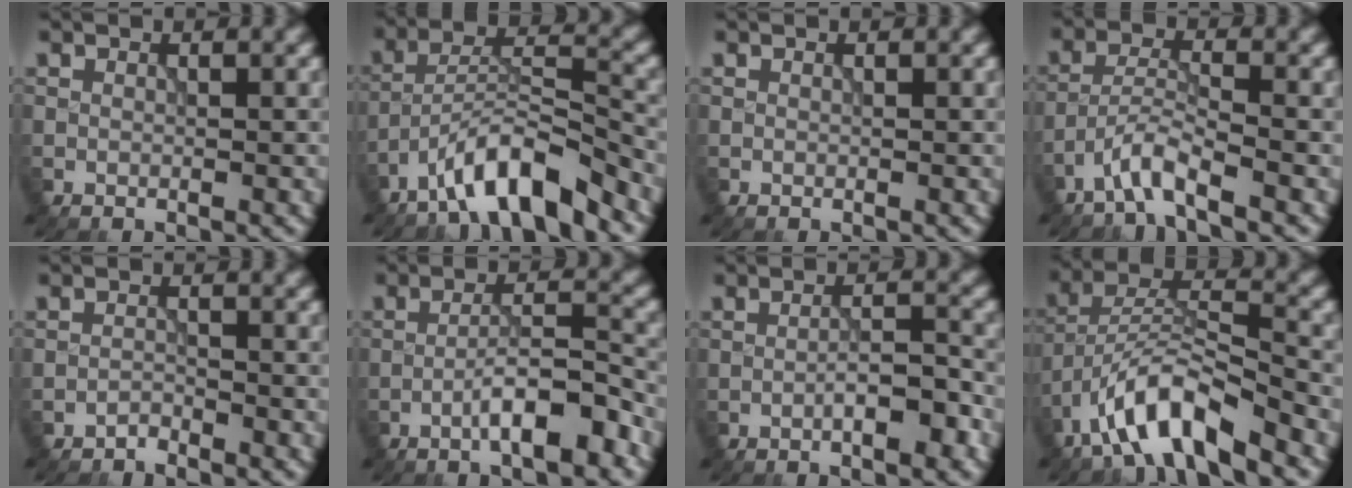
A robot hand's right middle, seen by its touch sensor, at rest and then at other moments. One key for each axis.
{"total": 7.2, "fx": -5.5, "fy": 1.4, "fz": 4.5, "tx": -0.073, "ty": 0.010, "tz": -0.098}
{"total": 0.0}
{"total": 3.1, "fx": -2.4, "fy": 0.2, "fz": 2.0, "tx": -0.037, "ty": 0.009, "tz": -0.056}
{"total": 1.0, "fx": -1.0, "fy": 0.1, "fz": 0.0, "tx": 0.002, "ty": 0.002, "tz": -0.022}
{"total": 5.4, "fx": -2.9, "fy": 1.1, "fz": 4.4, "tx": -0.069, "ty": 0.015, "tz": -0.051}
{"total": 3.5, "fx": -1.5, "fy": 0.8, "fz": 3.0, "tx": -0.047, "ty": 0.009, "tz": -0.026}
{"total": 8.4, "fx": -5.7, "fy": 2.4, "fz": 5.7, "tx": -0.099, "ty": 0.009, "tz": -0.105}